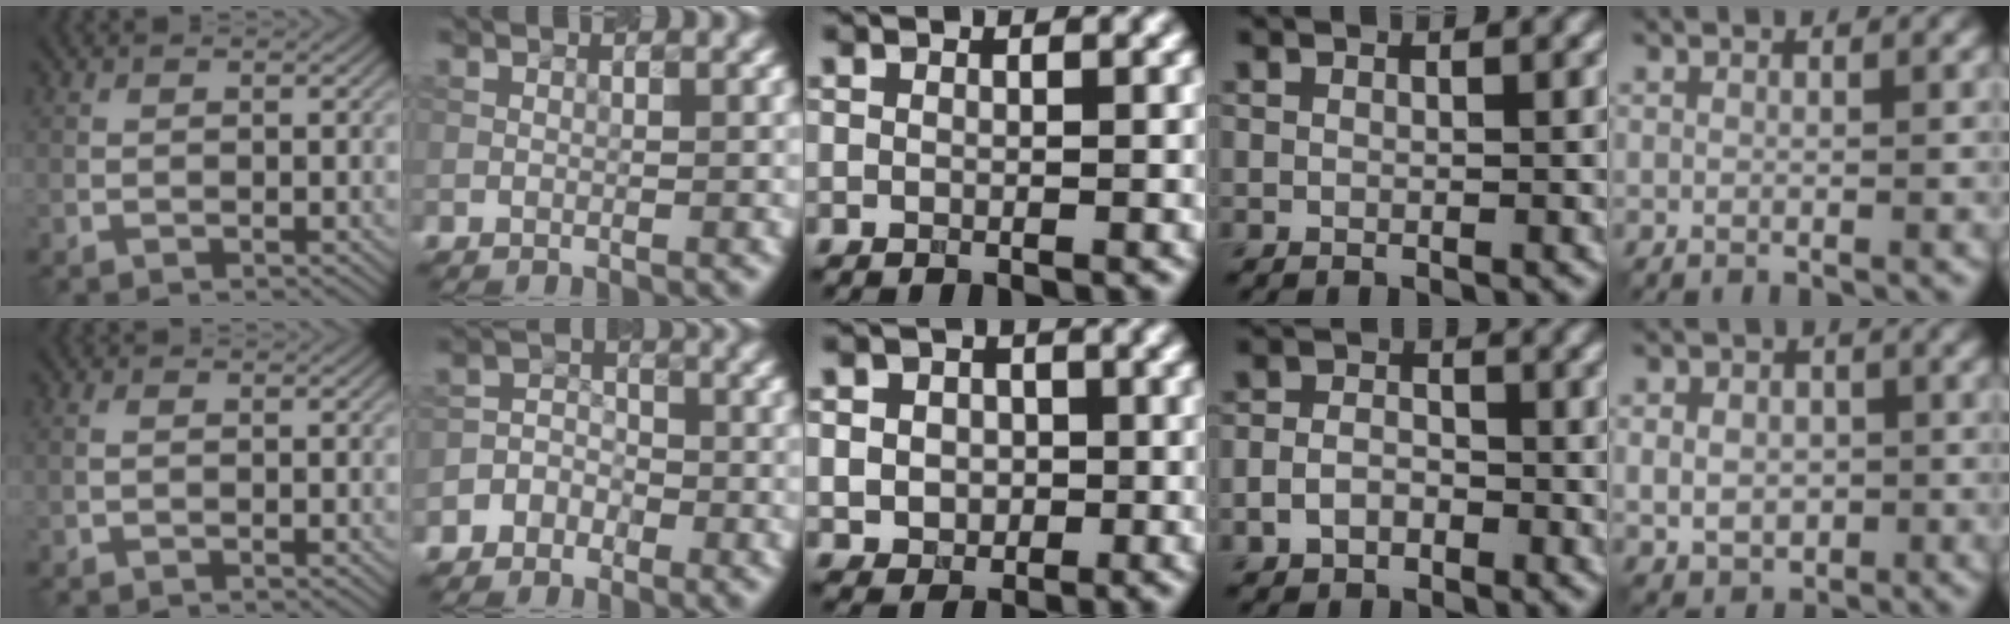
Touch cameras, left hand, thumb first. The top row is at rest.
{"thumb": {"total": 0.8, "force": [0.0, 0.3, 0.7], "torque": [-0.020, 0.003, -0.003]}, "index": {"total": 2.6, "force": [-1.5, 2.1, 0.4], "torque": [0.019, 0.013, -0.039]}, "middle": {"total": 4.4, "force": [0.5, 3.7, 2.2], "torque": [-0.029, 0.013, -0.010]}, "ring": {"total": 2.4, "force": [-1.1, 1.8, 1.2], "torque": [-0.023, 0.002, -0.025]}, "little": {"total": 4.1, "force": [-0.3, 3.3, 2.4], "torque": [-0.035, -0.005, -0.006]}}